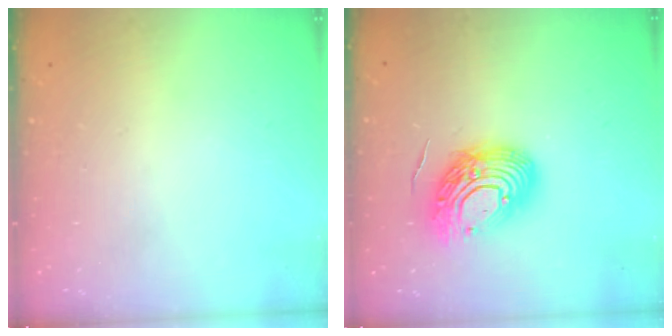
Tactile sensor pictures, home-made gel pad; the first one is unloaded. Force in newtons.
{"total": 14.4, "press": 14.2, "slide": 2.0}